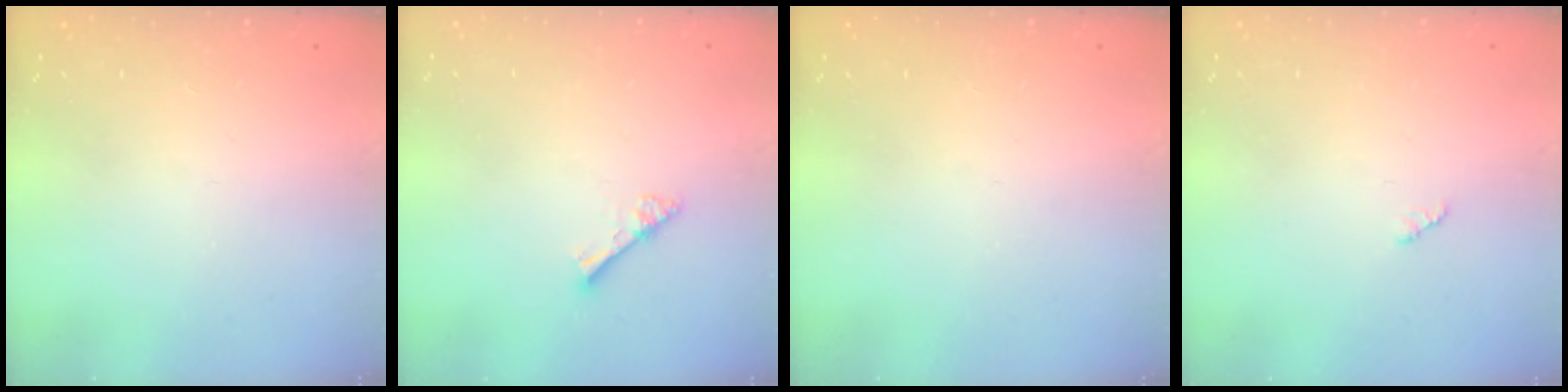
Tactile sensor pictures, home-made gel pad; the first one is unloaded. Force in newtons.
{"total": 2.8, "press": 2.8, "slide": 0.3}
{"total": 0.0}
{"total": 2.1, "press": 2.1, "slide": 0.3}